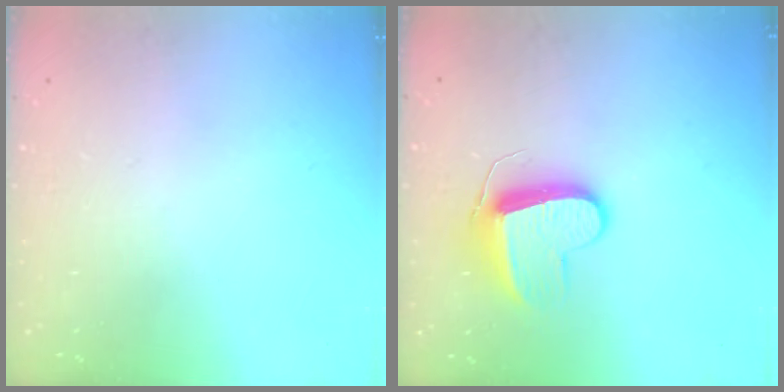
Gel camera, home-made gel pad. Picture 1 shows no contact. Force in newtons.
{"total": 9.4, "press": 9.4, "slide": 0.2}